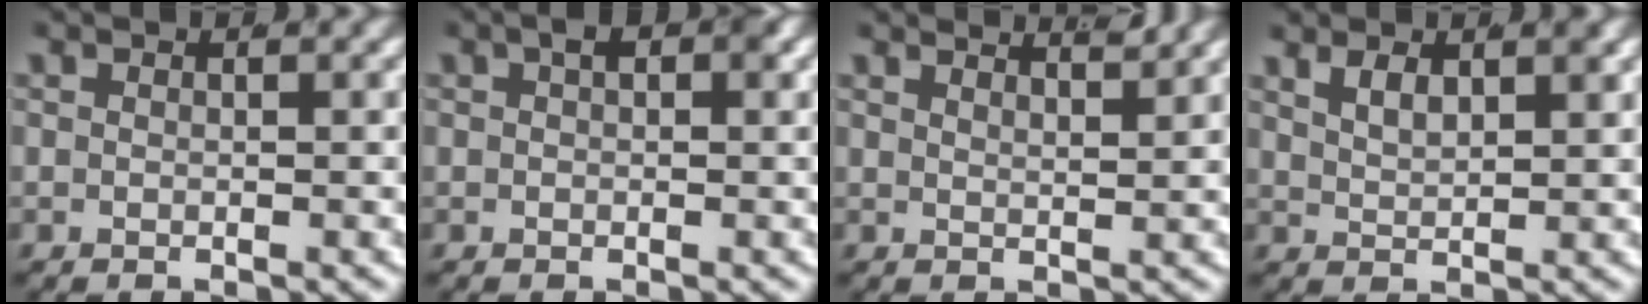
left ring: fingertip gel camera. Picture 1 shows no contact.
{"total": 2.1, "force": [0.9, 0.8, 1.8], "torque": [-0.018, 0.006, 0.013]}
{"total": 3.0, "force": [2.8, -0.3, 1.0], "torque": [-0.011, -0.009, 0.052]}
{"total": 2.3, "force": [1.4, 0.6, 1.7], "torque": [-0.036, -0.010, 0.038]}